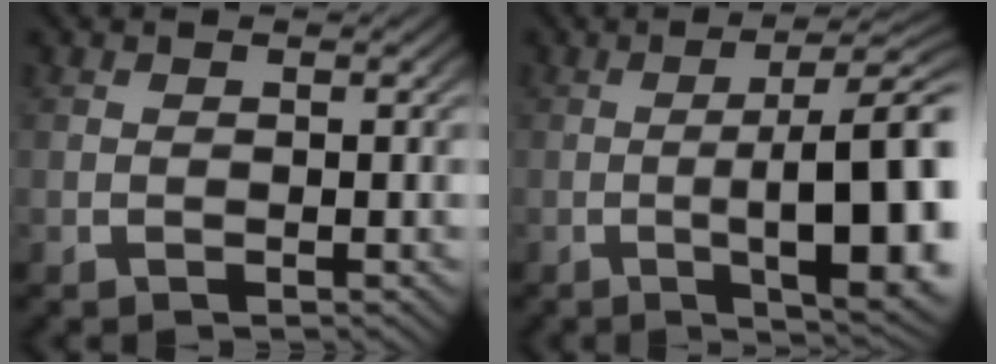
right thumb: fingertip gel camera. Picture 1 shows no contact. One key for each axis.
{"total": 12.1, "fx": -1.6, "fy": 4.5, "fz": 11.1, "tx": -0.168, "ty": -0.027, "tz": -0.006}